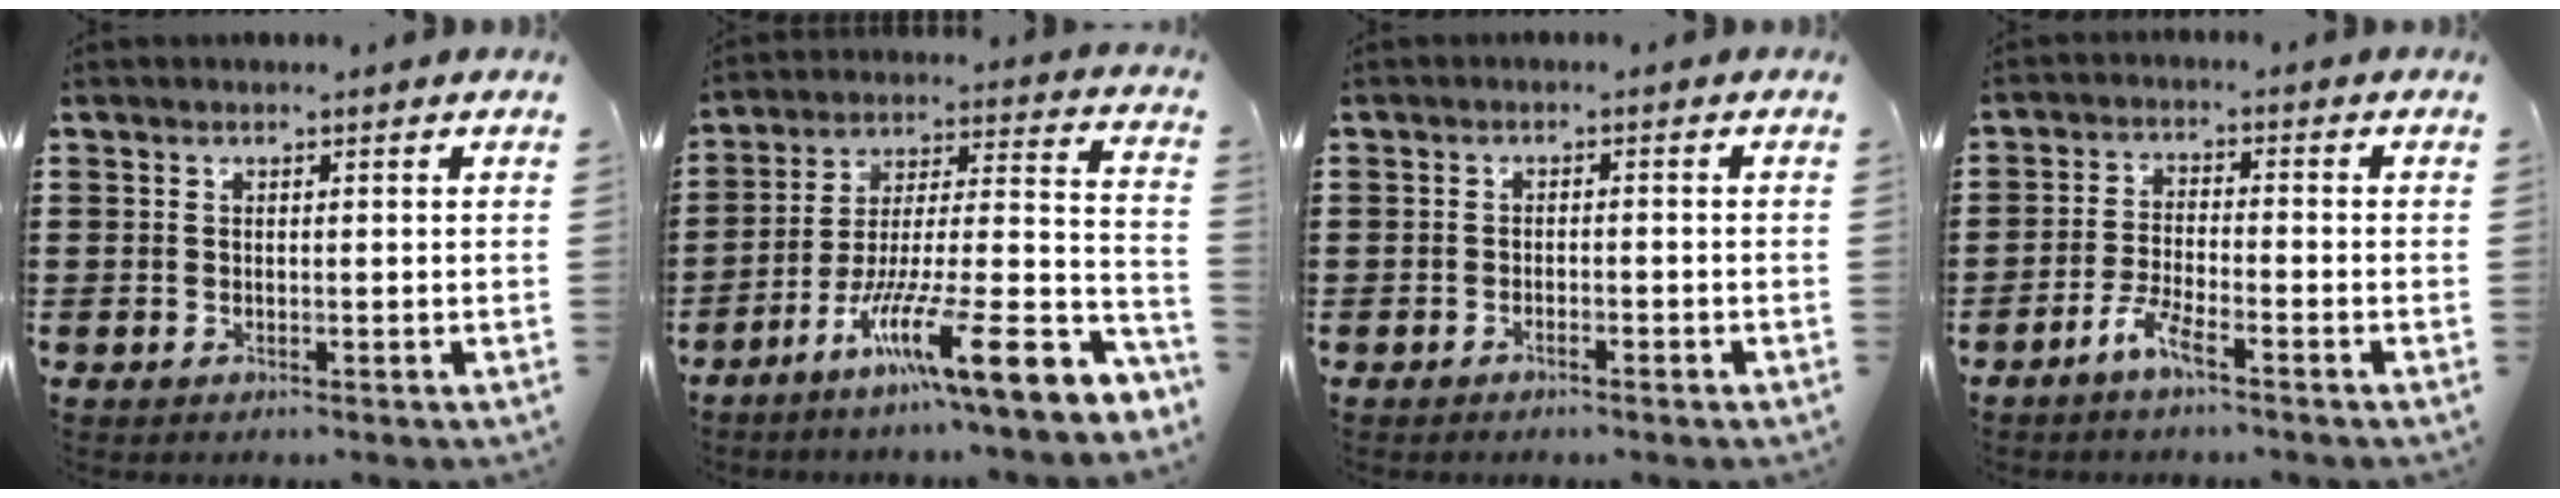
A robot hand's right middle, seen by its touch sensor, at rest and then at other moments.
{"total": 14.5, "force": [-9.2, 0.9, 11.1], "torque": [-0.172, -0.005, -0.165]}
{"total": 1.2, "force": [-1.1, 0.1, 0.5], "torque": [-0.012, -0.001, -0.021]}
{"total": 4.1, "force": [-3.0, 0.5, 2.8], "torque": [-0.067, -0.001, -0.060]}